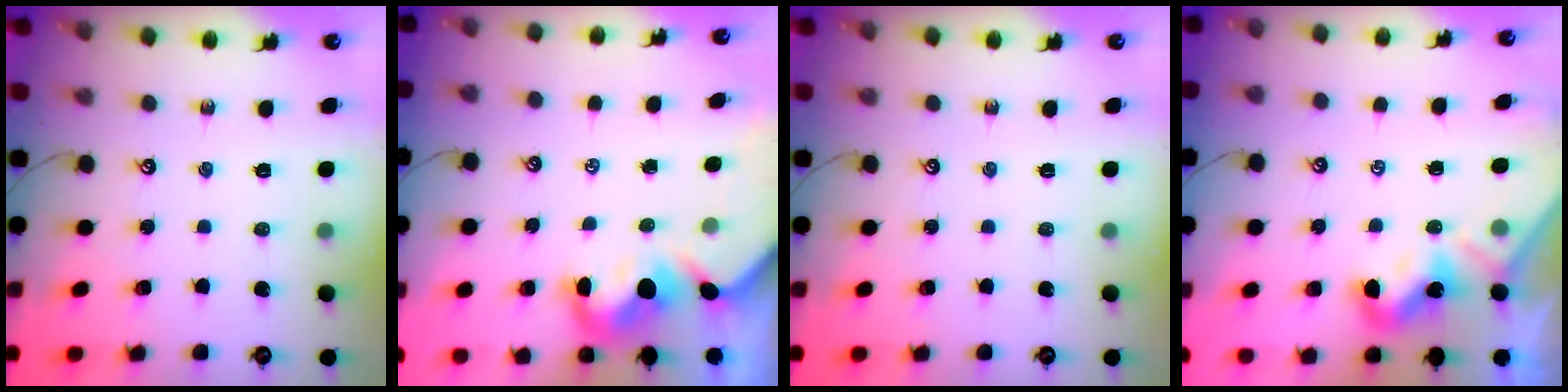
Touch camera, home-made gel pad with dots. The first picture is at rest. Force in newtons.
{"total": 1.7, "press": 1.4, "slide": 1.0}
{"total": 0.0}
{"total": 1.8, "press": 1.8, "slide": 0.5}